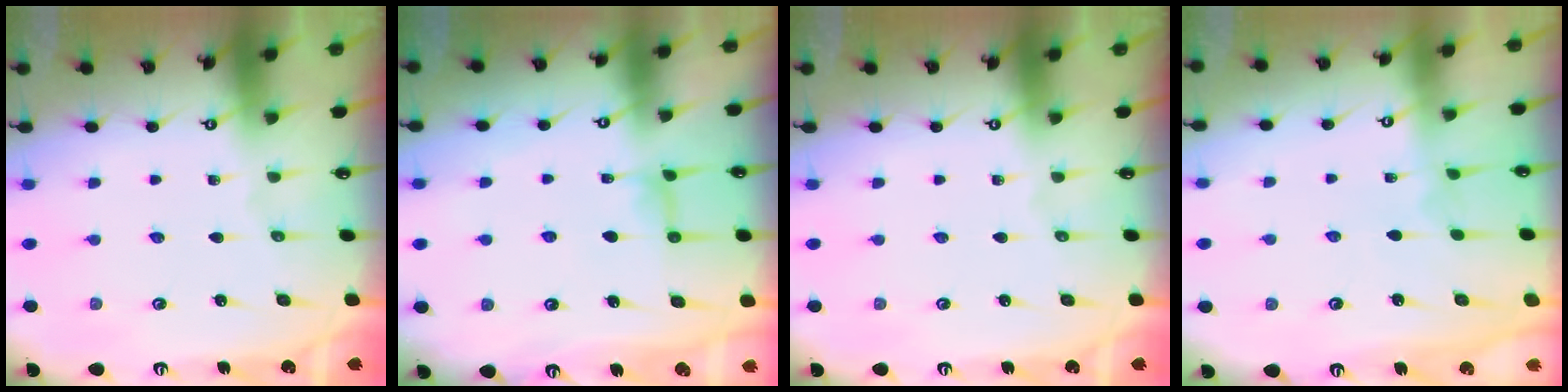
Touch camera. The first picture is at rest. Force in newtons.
{"total": 2.3, "press": 2.3, "slide": 0.0}
{"total": 0.0}
{"total": 3.4, "press": 3.4, "slide": 0.2}